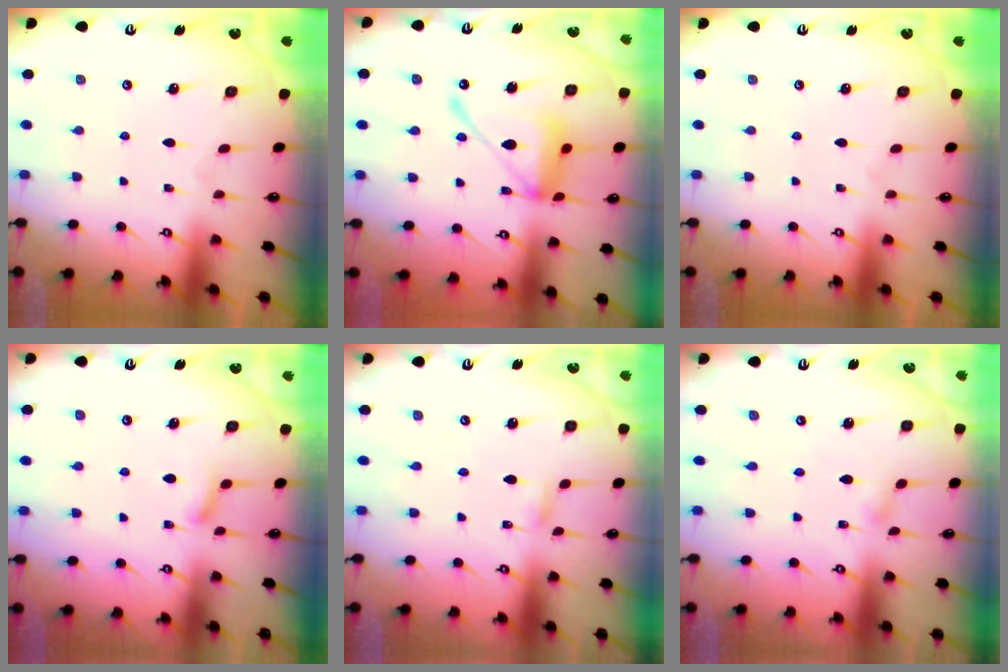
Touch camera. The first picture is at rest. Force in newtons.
{"total": 14.0, "press": 14.0, "slide": 1.2}
{"total": 0.0}
{"total": 5.4, "press": 5.3, "slide": 0.8}
{"total": 1.6, "press": 1.6, "slide": 0.1}
{"total": 2.8, "press": 2.8, "slide": 0.3}